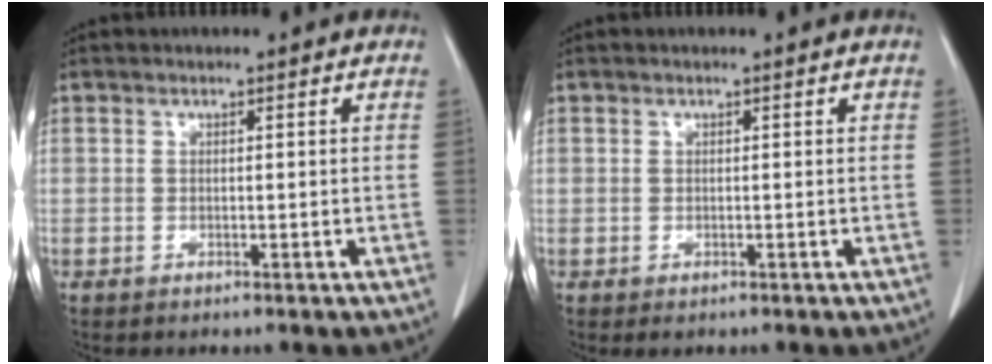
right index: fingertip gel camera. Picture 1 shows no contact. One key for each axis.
{"total": 0.7, "fx": -0.1, "fy": 0.7, "fz": 0.1, "tx": -0.001, "ty": 0.003, "tz": 0.000}